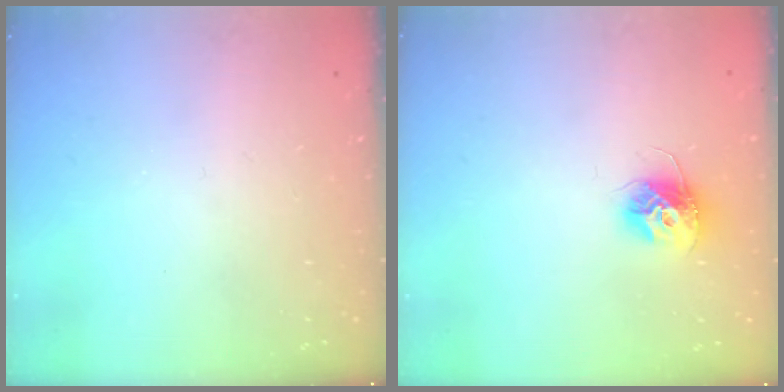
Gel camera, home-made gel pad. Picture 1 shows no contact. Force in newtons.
{"total": 10.4, "press": 10.4, "slide": 0.5}